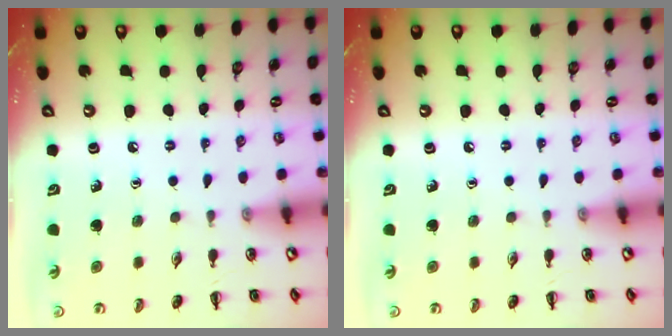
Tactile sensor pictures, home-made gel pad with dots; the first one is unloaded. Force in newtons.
{"total": 0.0}